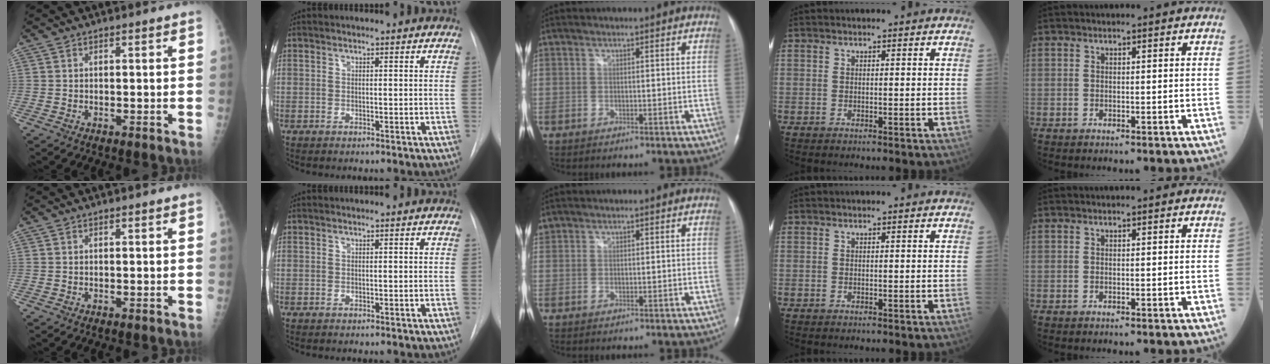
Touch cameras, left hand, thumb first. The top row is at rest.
{"middle": {"total": 1.0, "force": [0.7, 0.7, 0.0], "torque": [0.000, 0.015, 0.016]}}